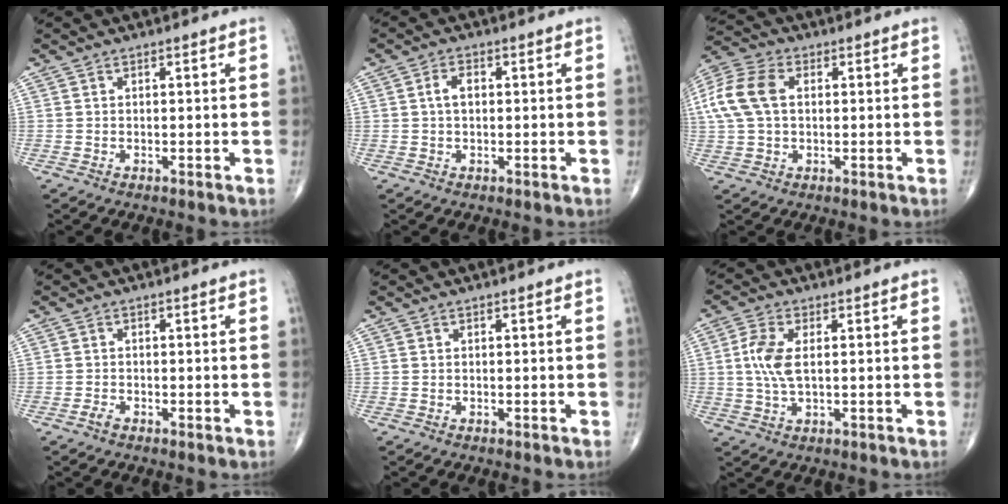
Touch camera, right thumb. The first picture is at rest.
{"total": 2.9, "force": [0.2, 1.7, 2.3], "torque": [-0.043, 0.009, 0.001]}
{"total": 11.5, "force": [1.8, 7.5, 8.5], "torque": [-0.191, 0.024, 0.032]}
{"total": 1.3, "force": [-0.7, 0.6, 0.8], "torque": [-0.018, -0.001, -0.019]}
{"total": 0.0}
{"total": 6.4, "force": [0.8, 3.0, 5.6], "torque": [-0.135, 0.002, 0.013]}